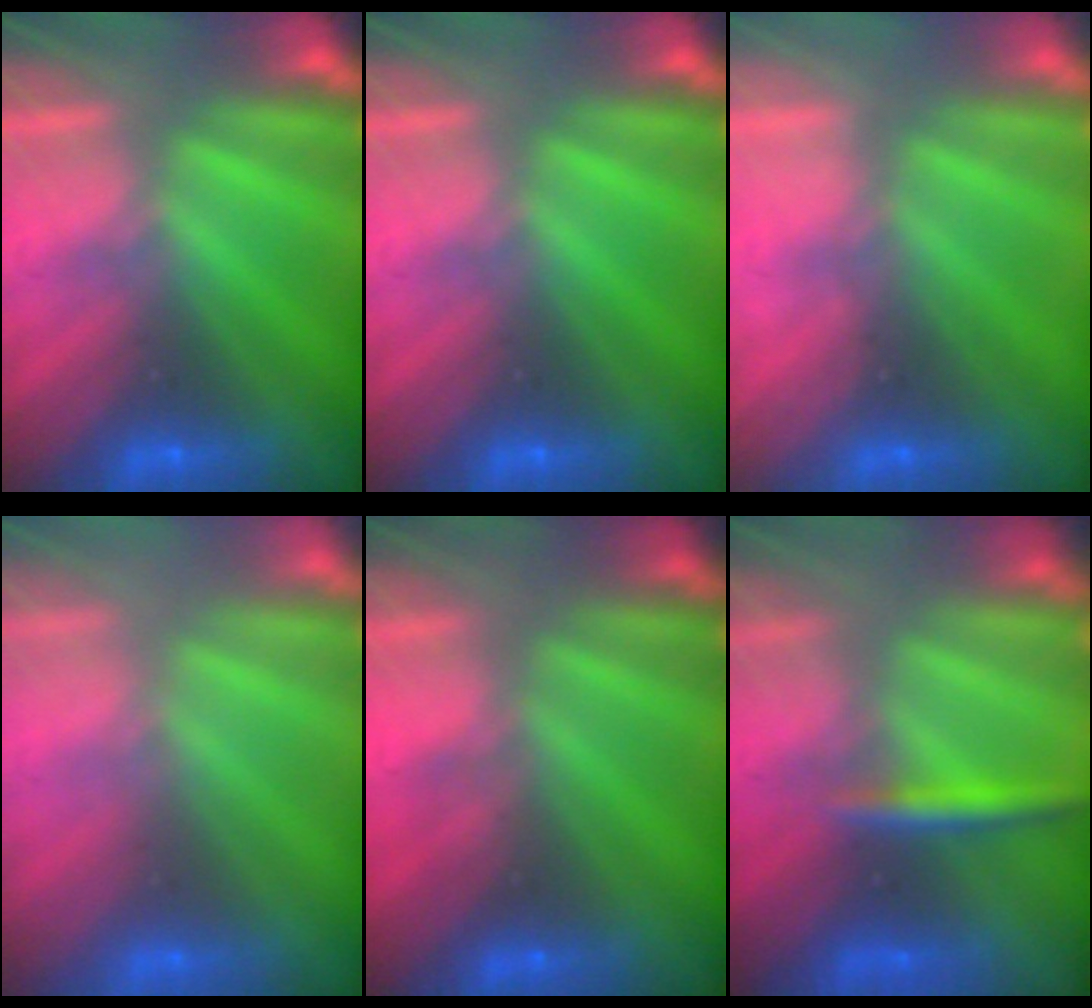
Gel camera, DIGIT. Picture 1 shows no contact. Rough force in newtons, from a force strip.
{"total": 0.0}
{"total": 2.3}
{"total": 2.9}
{"total": 2.1}
{"total": 3.0}